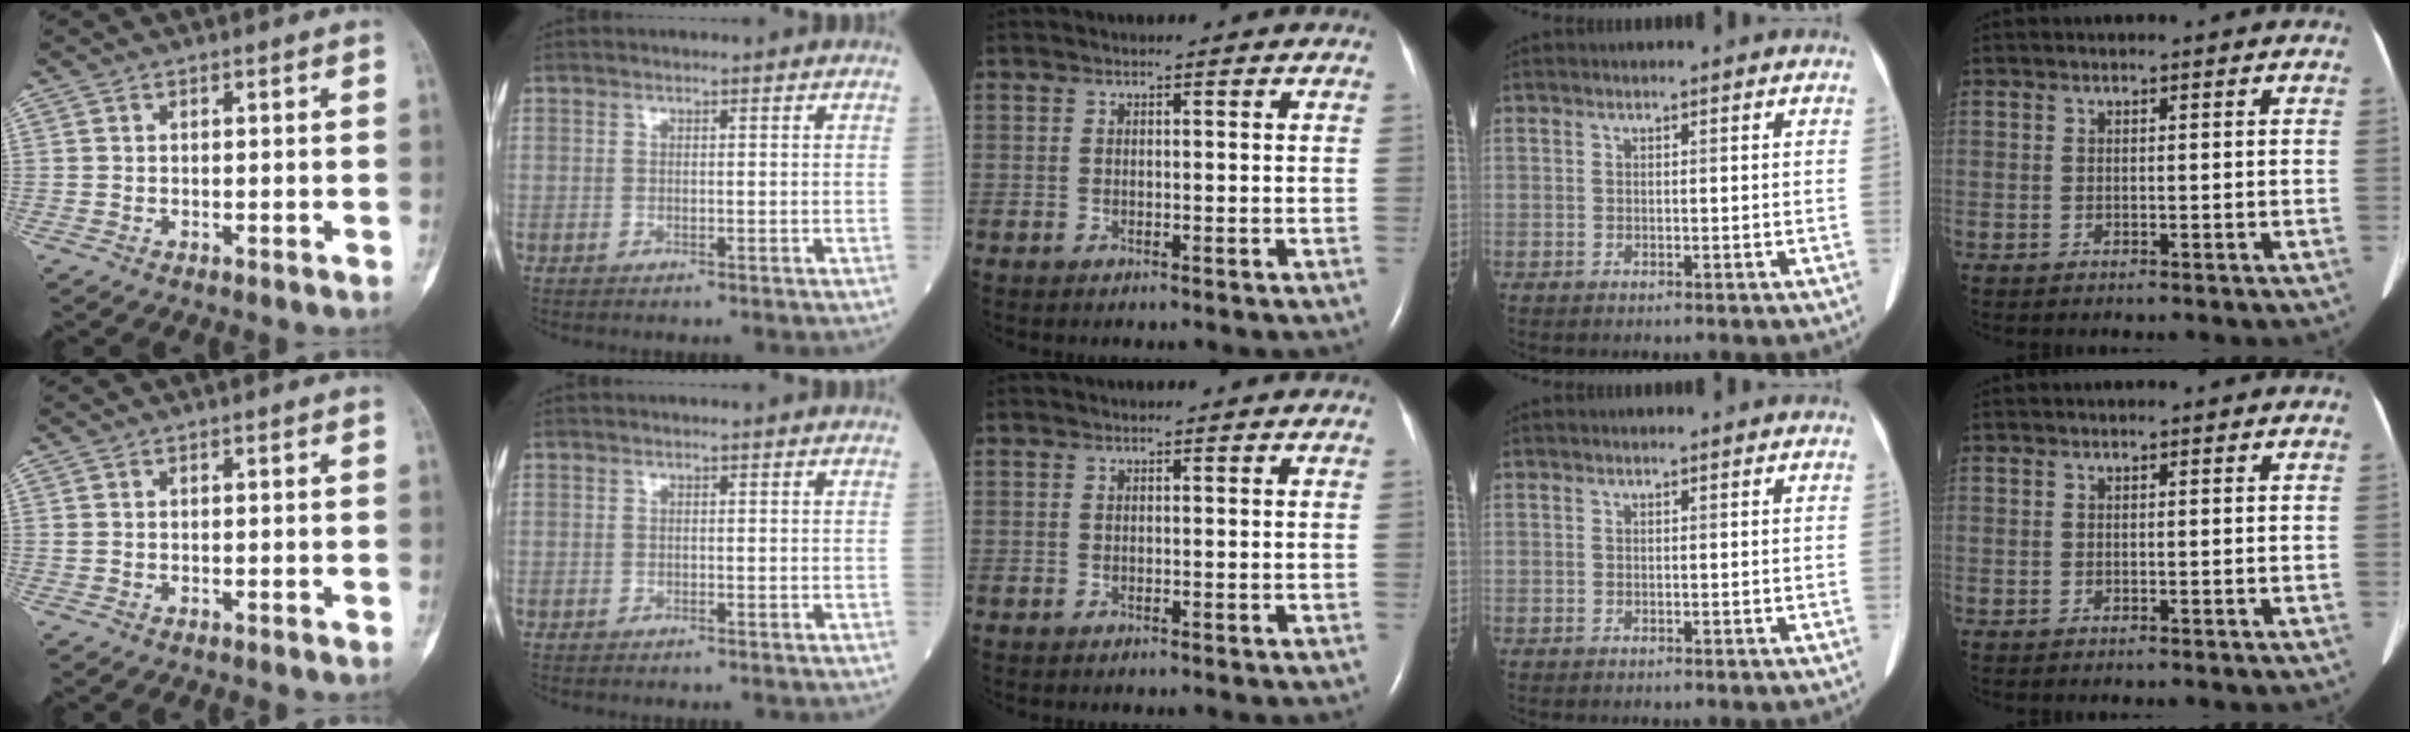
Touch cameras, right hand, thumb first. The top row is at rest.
{}